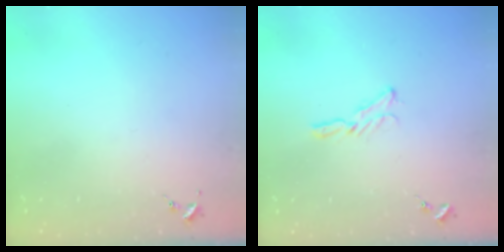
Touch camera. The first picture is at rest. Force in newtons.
{"total": 5.4, "press": 5.4, "slide": 0.4}